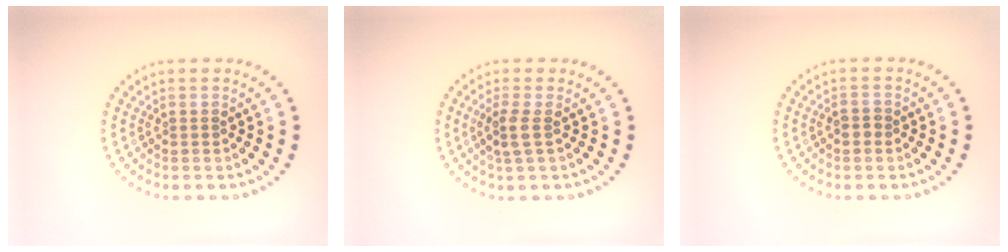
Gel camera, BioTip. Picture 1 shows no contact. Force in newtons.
{"total": 1.8, "press": 1.5, "slide": 1.0}
{"total": 1.2, "press": 1.1, "slide": 0.2}